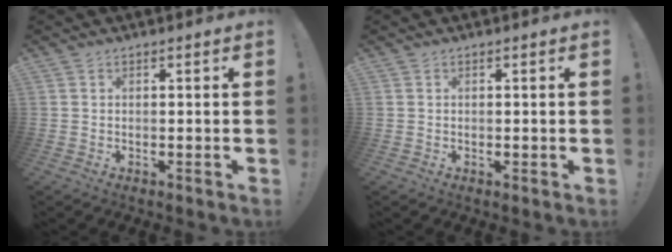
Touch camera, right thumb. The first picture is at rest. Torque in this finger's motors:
{"motor_torque": [-0.02, 0.05, 0.06, -0.04, 0.00]}